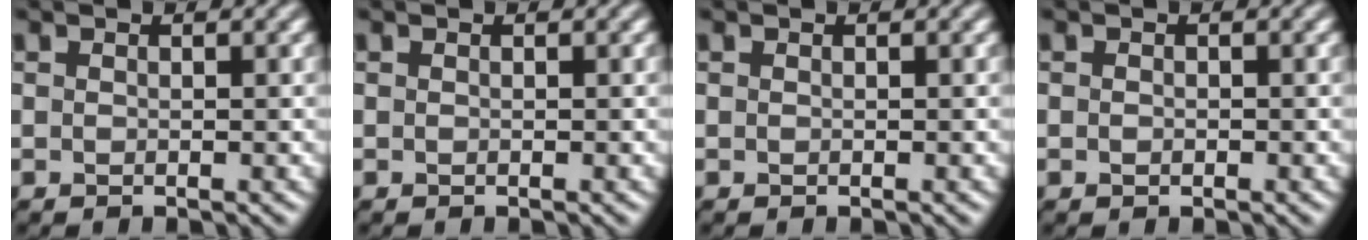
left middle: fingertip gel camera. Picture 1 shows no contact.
{"total": 0.0}
{"total": 0.0}
{"total": 0.5, "force": [-0.1, 0.4, 0.3], "torque": [-0.004, -0.001, -0.002]}